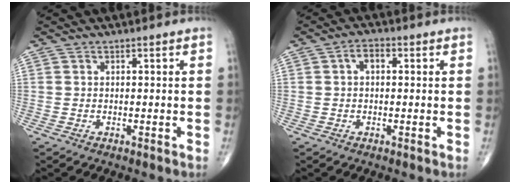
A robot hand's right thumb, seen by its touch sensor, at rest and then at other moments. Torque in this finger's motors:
{"motor_torque": [-0.18, 1.05, 0.40, -0.05, 0.00]}